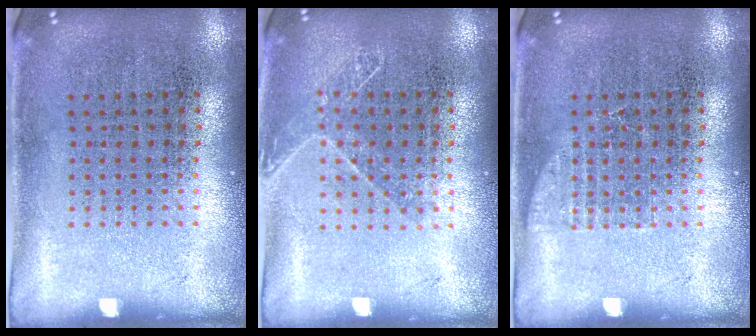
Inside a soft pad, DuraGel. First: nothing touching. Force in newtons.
{"total": 1.1, "press": 0.9, "slide": 0.5}
{"total": 1.1, "press": 1.1, "slide": 0.2}